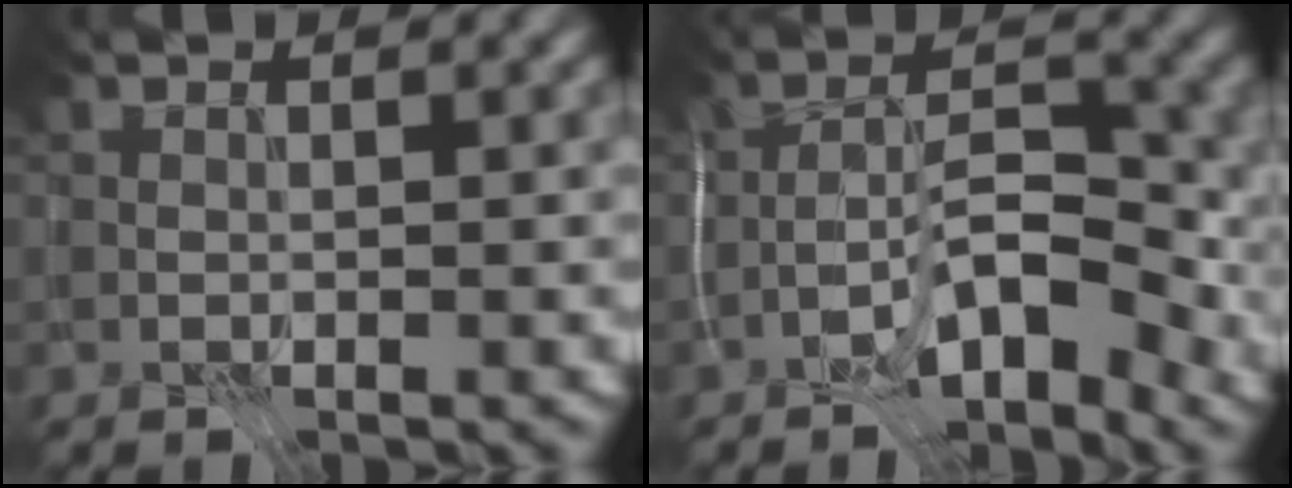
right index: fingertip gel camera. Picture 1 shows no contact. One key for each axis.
{"total": 6.2, "fx": -3.1, "fy": 2.5, "fz": 4.7, "tx": -0.069, "ty": 0.018, "tz": -0.062}